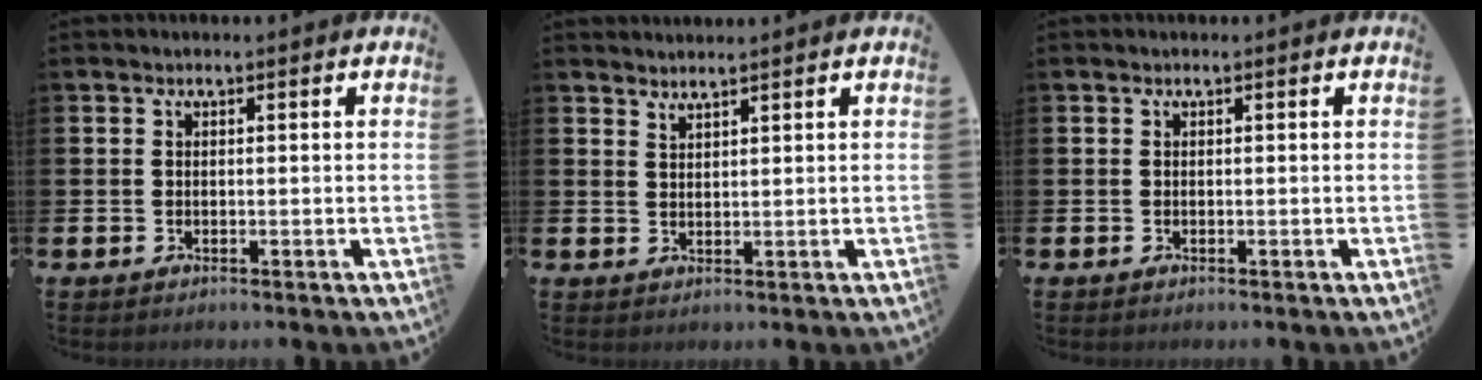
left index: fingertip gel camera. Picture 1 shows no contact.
{"total": 1.8, "force": [1.7, -0.1, -0.1], "torque": [0.008, -0.009, 0.031]}
{"total": 0.0}